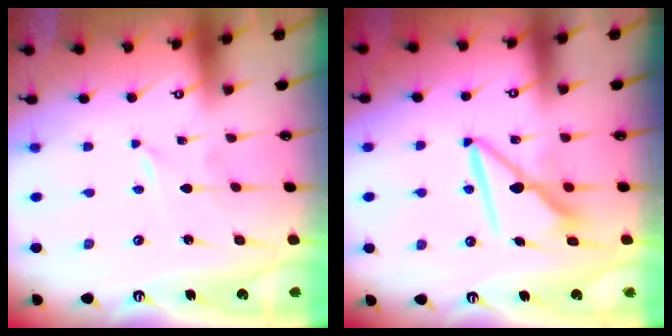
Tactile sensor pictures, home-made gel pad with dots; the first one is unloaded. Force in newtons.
{"total": 11.0, "press": 10.9, "slide": 0.6}